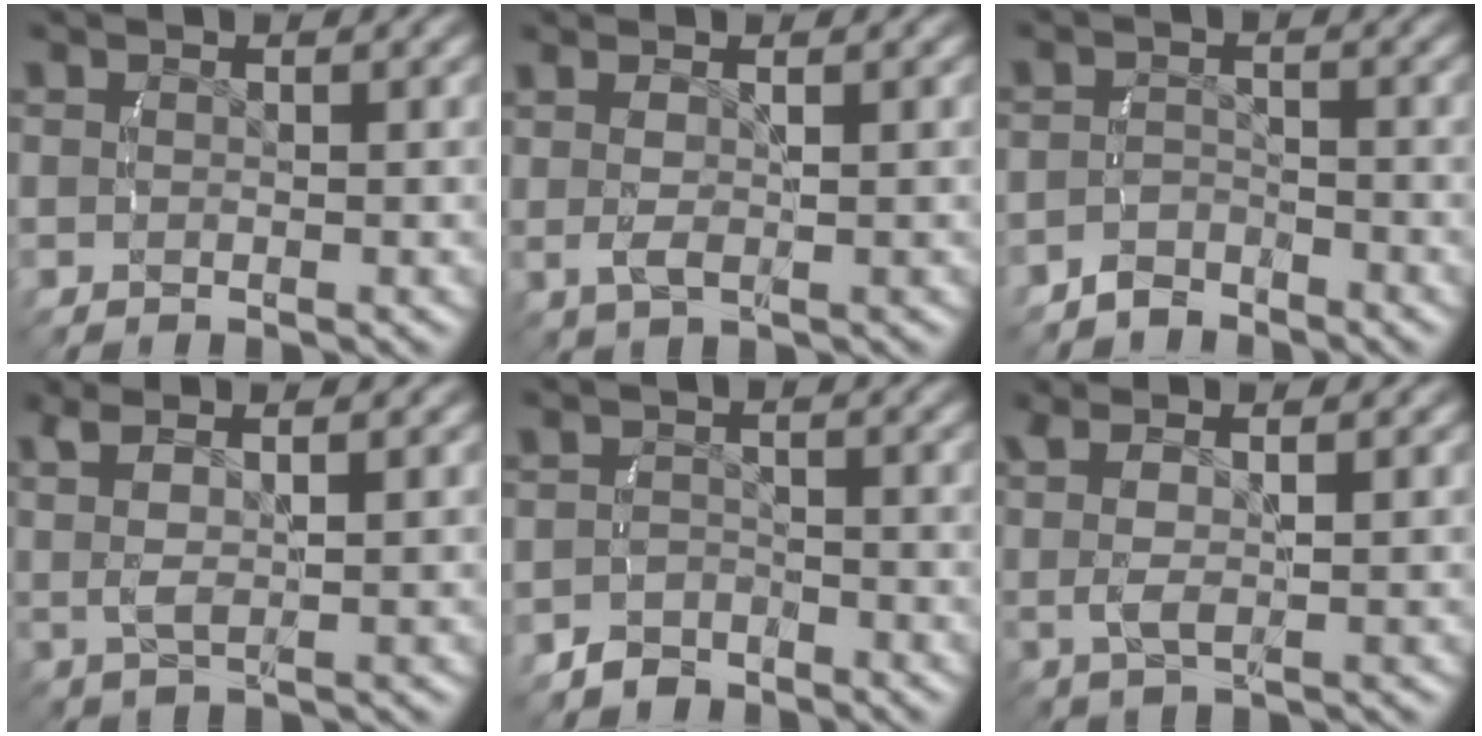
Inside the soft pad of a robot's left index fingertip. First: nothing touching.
{"total": 2.3, "force": [0.4, 0.2, 2.3], "torque": [-0.046, -0.001, 0.015]}
{"total": 2.6, "force": [-2.4, 0.9, 0.2], "torque": [-0.009, -0.013, -0.039]}
{"total": 4.6, "force": [1.9, 1.7, 3.7], "torque": [-0.077, 0.012, 0.033]}
{"total": 2.5, "force": [-2.4, 1.0, -0.1], "torque": [0.000, -0.013, -0.039]}
{"total": 3.6, "force": [1.4, 0.9, 3.2], "torque": [-0.064, 0.009, 0.026]}